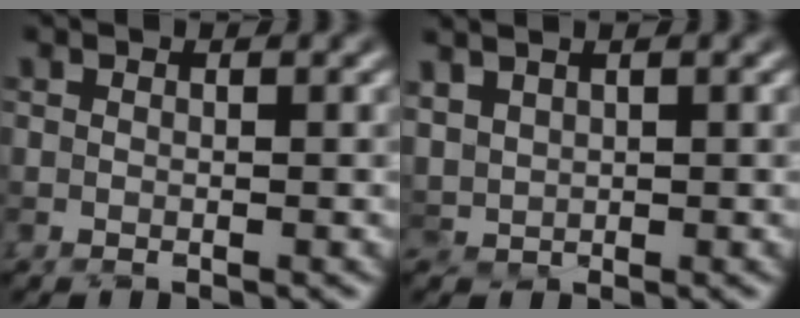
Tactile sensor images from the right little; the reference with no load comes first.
{"total": 1.6, "force": [1.6, 0.4, -0.3], "torque": [0.004, 0.007, 0.040]}